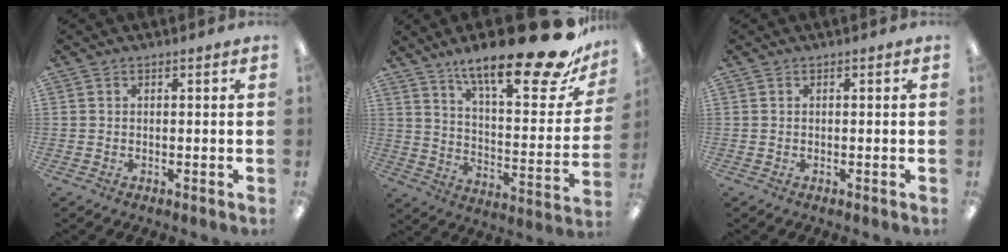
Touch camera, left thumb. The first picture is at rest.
{"total": 24.4, "force": [17.7, 5.8, 15.7], "torque": [-0.236, -0.123, 0.283]}
{"total": 0.0}